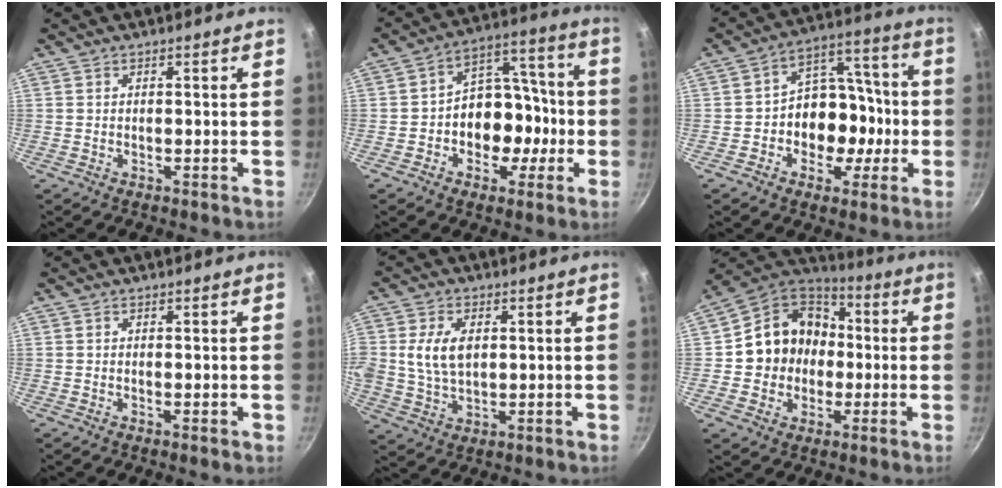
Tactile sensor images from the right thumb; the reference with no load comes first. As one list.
[{"total": 13.1, "force": [-3.3, 9.9, 7.9], "torque": [-0.060, 0.053, -0.053]}, {"total": 13.3, "force": [-3.1, 10.3, 7.9], "torque": [-0.065, 0.050, -0.051]}, {"total": 0.6, "force": [-0.1, 0.0, 0.6], "torque": [-0.010, -0.002, -0.003]}, {"total": 8.3, "force": [1.4, 5.5, 6.1], "torque": [-0.109, -0.003, 0.025]}, {"total": 14.9, "force": [-0.4, 13.4, 6.5], "torque": [-0.074, 0.034, -0.018]}]